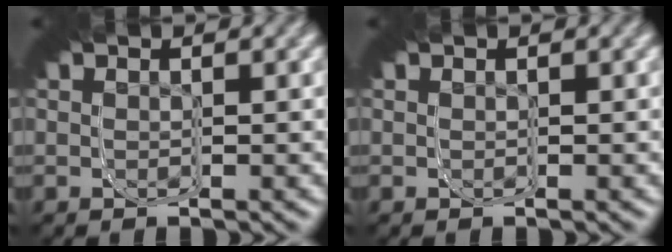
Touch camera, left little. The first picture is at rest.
{"total": 0.0}